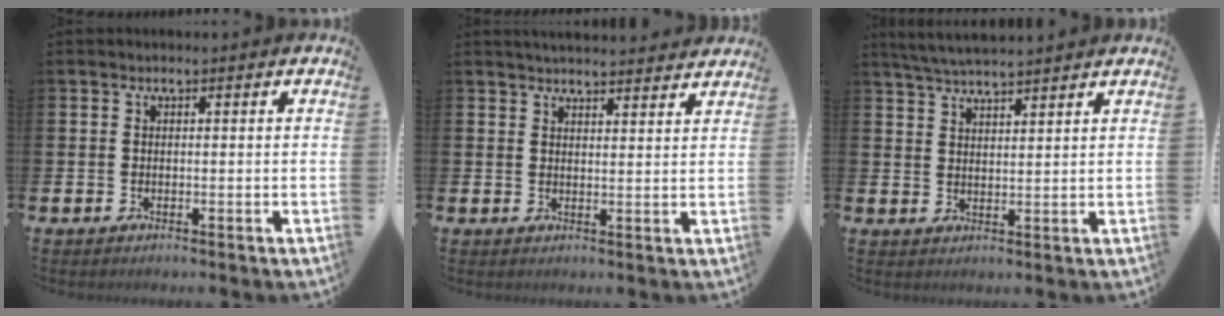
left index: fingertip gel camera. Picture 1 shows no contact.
{"total": 3.6, "force": [3.6, 0.2, 0.2], "torque": [-0.008, -0.020, 0.065]}
{"total": 4.4, "force": [4.2, 0.0, 1.0], "torque": [-0.035, -0.013, 0.077]}